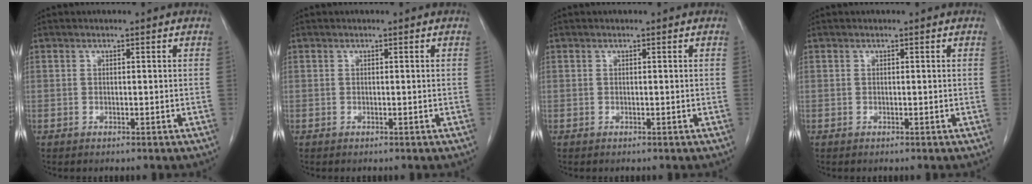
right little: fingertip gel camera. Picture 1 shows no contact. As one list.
[{"total": 0.0}, {"total": 0.0}, {"total": 0.0}]